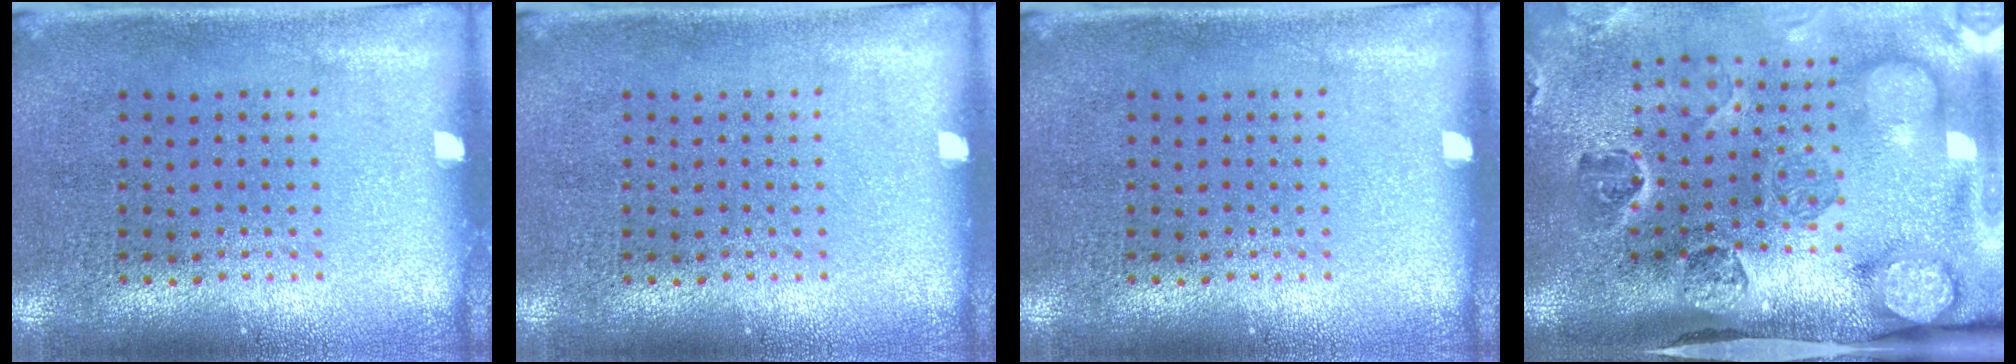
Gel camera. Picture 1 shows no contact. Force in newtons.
{"total": 0.0}
{"total": 0.0}
{"total": 5.1, "press": 3.6, "slide": 3.5}